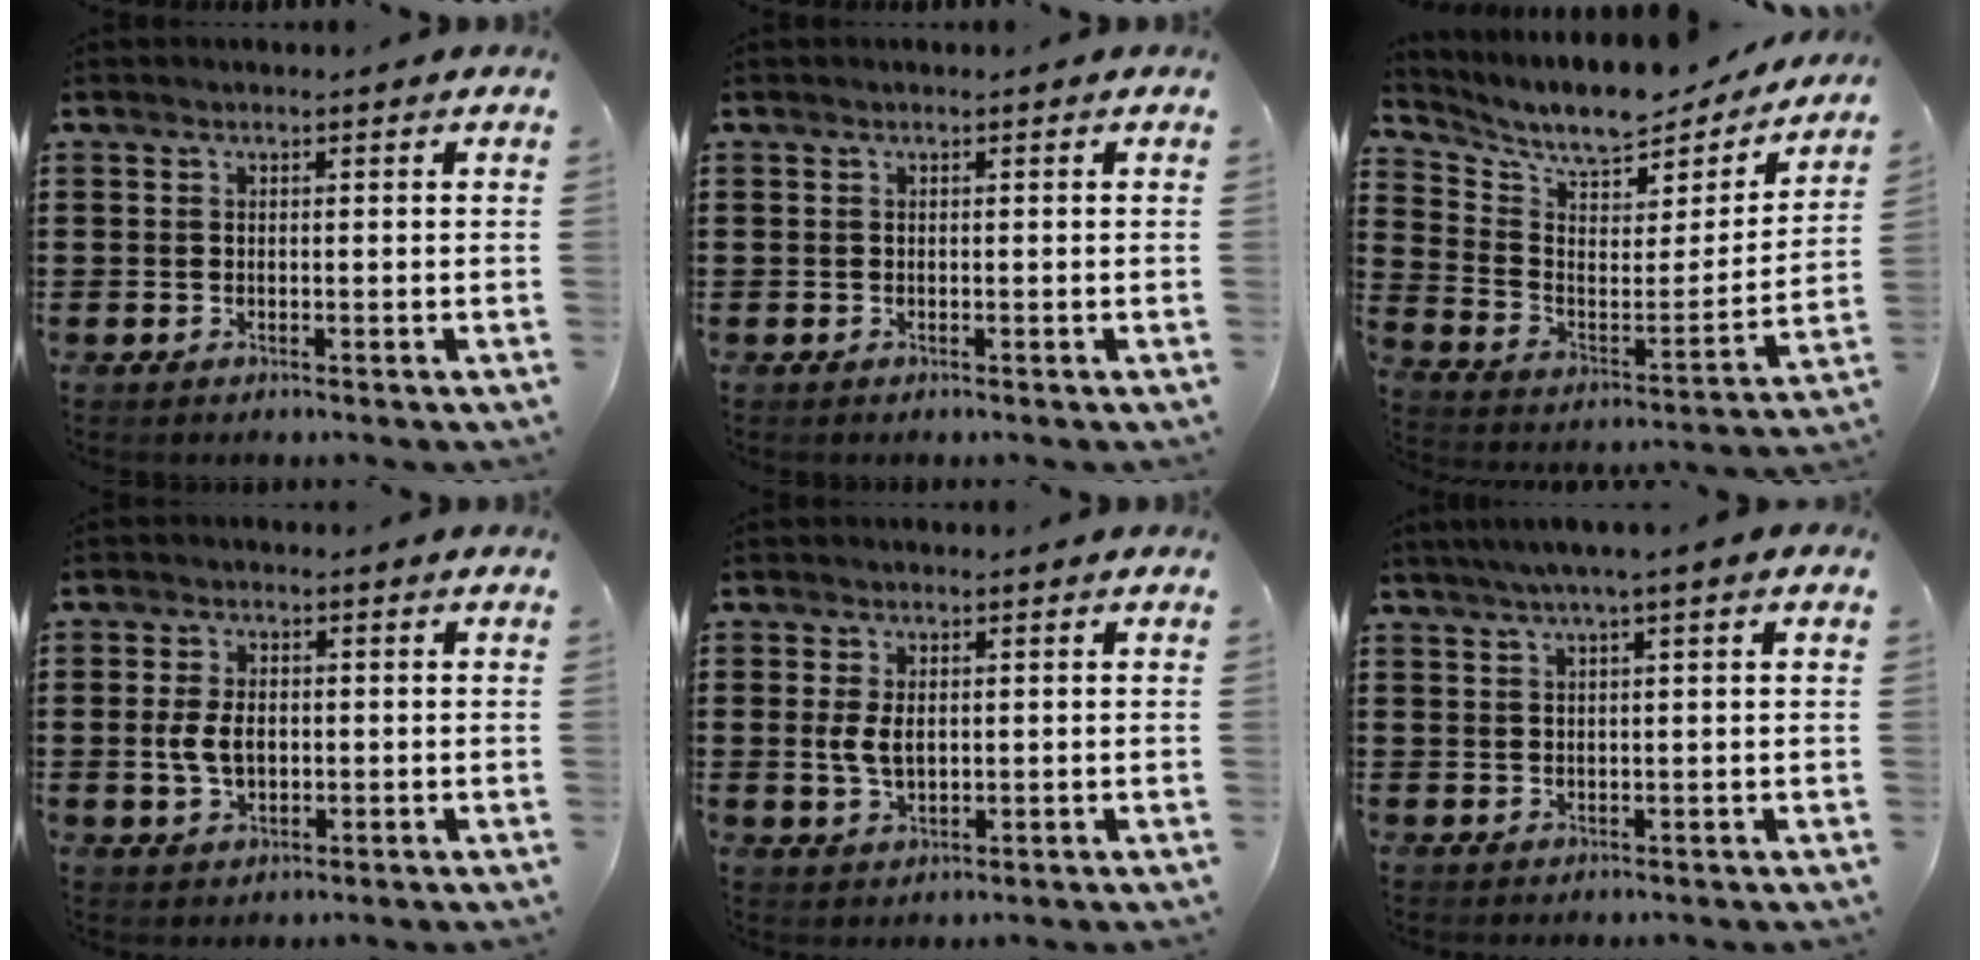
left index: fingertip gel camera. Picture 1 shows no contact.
{"total": 0.0}
{"total": 8.1, "force": [7.2, 1.7, 3.2], "torque": [-0.083, -0.061, 0.119]}
{"total": 4.7, "force": [-0.3, 2.9, 3.6], "torque": [-0.086, 0.003, -0.011]}
{"total": 3.6, "force": [0.2, 2.1, 2.9], "torque": [-0.075, 0.002, -0.001]}
{"total": 2.2, "force": [1.1, -0.3, 1.9], "torque": [-0.036, 0.001, 0.019]}